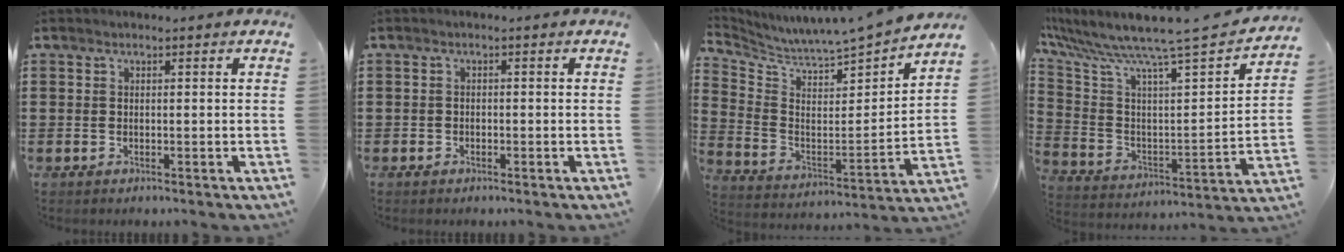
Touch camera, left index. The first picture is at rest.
{"total": 0.9, "force": [-0.7, 0.5, 0.0], "torque": [-0.003, 0.002, -0.017]}
{"total": 4.9, "force": [4.9, -0.7, 0.1], "torque": [-0.035, -0.067, 0.075]}
{"total": 8.5, "force": [7.2, 0.0, 4.5], "torque": [-0.122, -0.067, 0.108]}